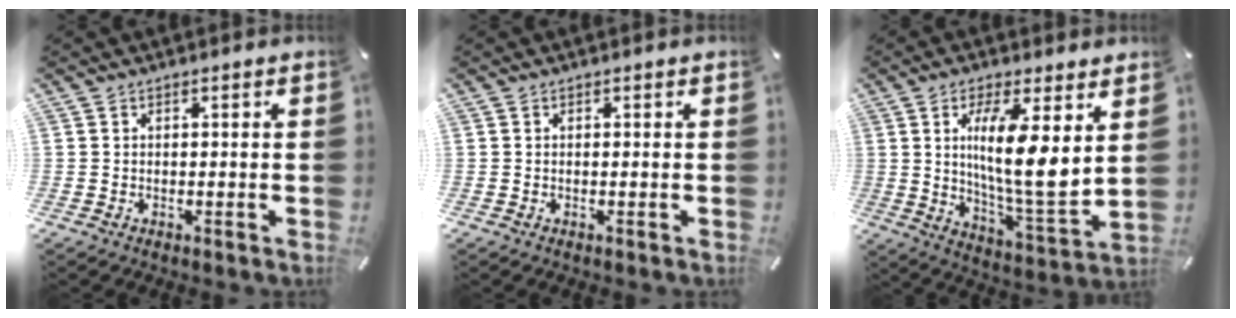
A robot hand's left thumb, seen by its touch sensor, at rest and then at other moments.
{"total": 0.0}
{"total": 14.7, "force": [4.1, 3.3, 13.7], "torque": [-0.235, -0.032, 0.061]}